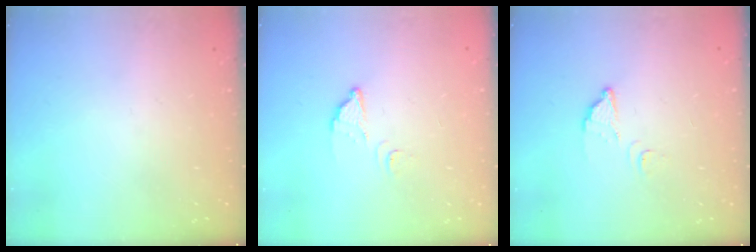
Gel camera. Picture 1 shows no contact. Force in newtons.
{"total": 2.7, "press": 2.7, "slide": 0.3}
{"total": 2.7, "press": 2.7, "slide": 0.3}